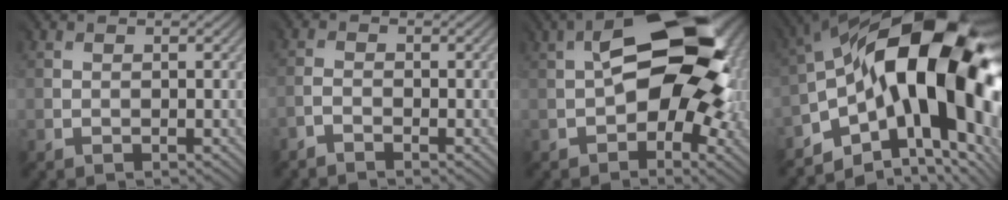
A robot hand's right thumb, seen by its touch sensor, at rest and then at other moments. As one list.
[{"total": 1.4, "force": [-1.4, -0.3, -0.1], "torque": [-0.006, 0.001, -0.032]}, {"total": 16.9, "force": [0.4, 9.6, 14.0], "torque": [-0.206, -0.004, 0.003]}, {"total": 19.3, "force": [-1.0, 10.3, 16.3], "torque": [-0.275, -0.005, -0.015]}]